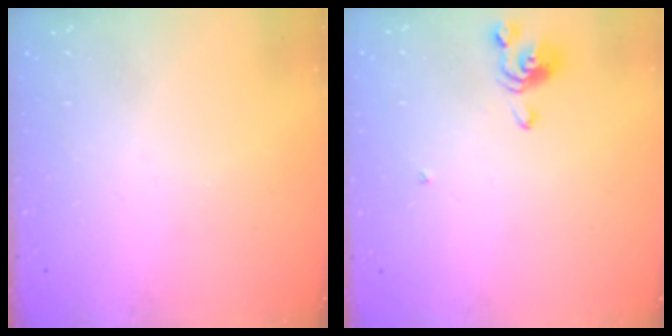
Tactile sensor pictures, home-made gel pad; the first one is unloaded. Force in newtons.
{"total": 2.1, "press": 2.1, "slide": 0.3}